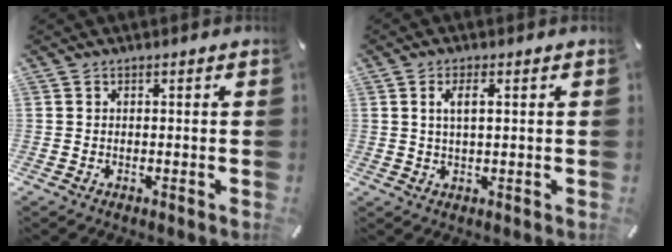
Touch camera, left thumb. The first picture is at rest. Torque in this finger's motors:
{"motor_torque": [0.00, 0.17, 0.10, 0.34, 0.05]}